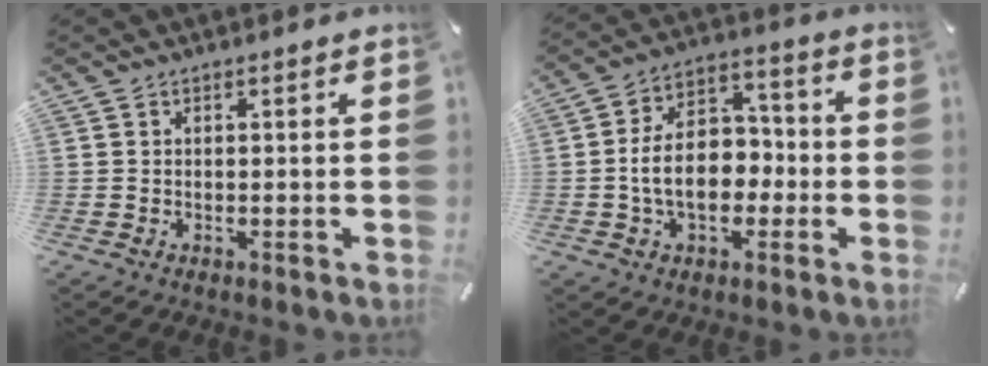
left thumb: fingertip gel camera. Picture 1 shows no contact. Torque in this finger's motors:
{"motor_torque": [2.18, 2.30, 1.54, 0.21, 0.16]}